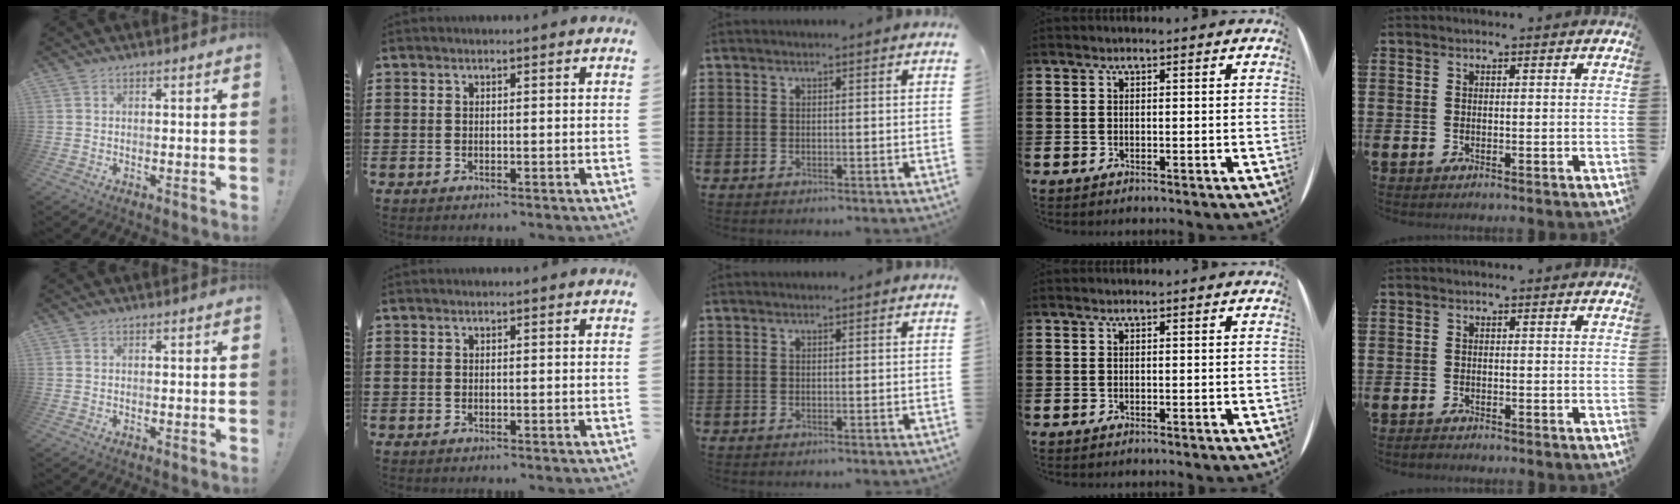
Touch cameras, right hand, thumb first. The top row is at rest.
{"little": {"total": 0.5, "force": [-0.5, 0.2, 0.1], "torque": [0.005, -0.005, -0.013]}}